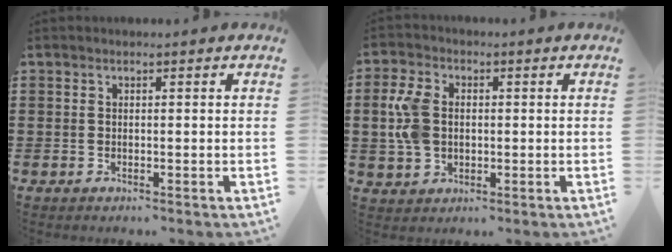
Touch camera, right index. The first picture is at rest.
{"total": 6.5, "force": [0.5, 4.6, 4.5], "torque": [-0.125, 0.006, 0.000]}